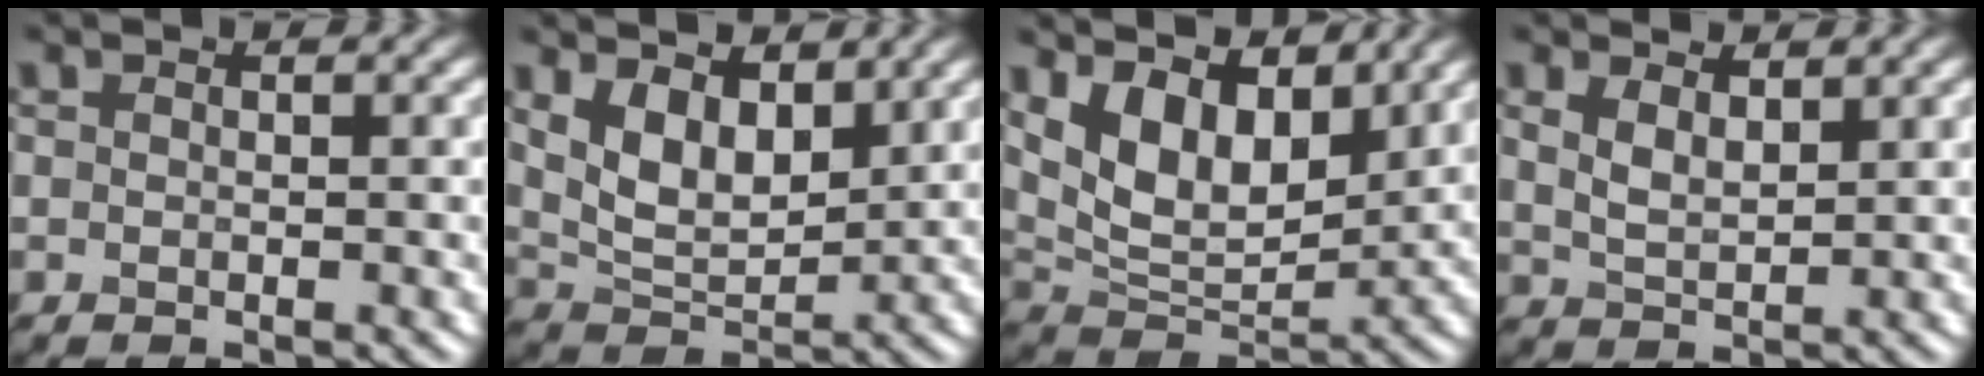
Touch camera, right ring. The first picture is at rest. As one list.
[{"total": 5.9, "force": [2.9, 3.0, 4.2], "torque": [-0.090, -0.003, 0.050]}, {"total": 8.7, "force": [4.4, 4.4, 6.1], "torque": [-0.116, -0.002, 0.074]}, {"total": 2.8, "force": [1.9, 1.2, 1.7], "torque": [-0.041, -0.001, 0.039]}]